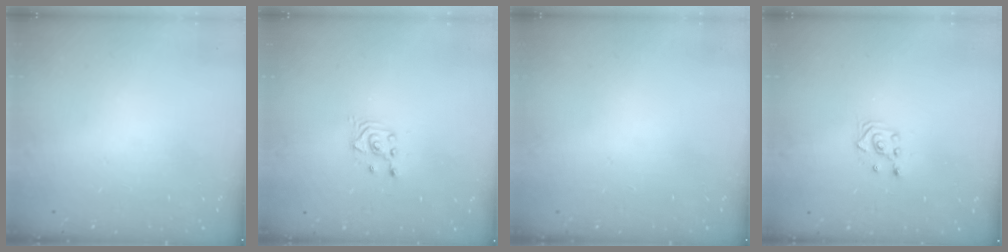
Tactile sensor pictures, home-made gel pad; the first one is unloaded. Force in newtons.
{"total": 2.7, "press": 2.7, "slide": 0.2}
{"total": 0.0}
{"total": 2.9, "press": 2.9, "slide": 0.2}